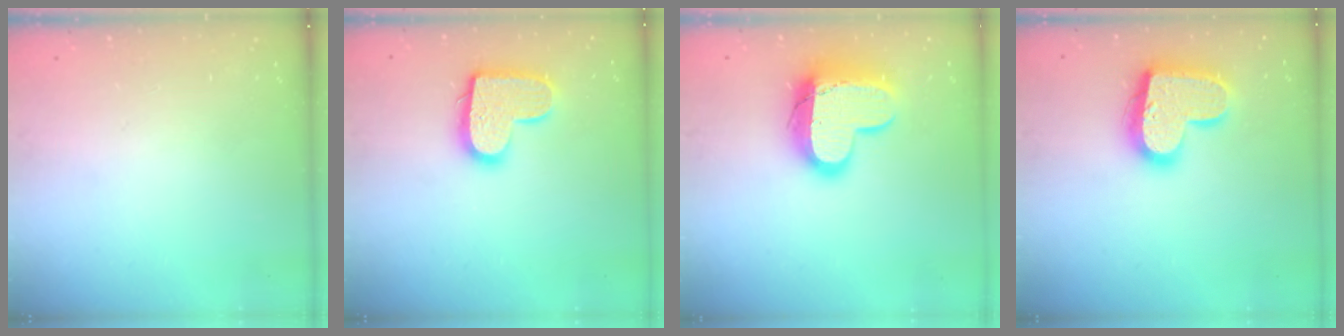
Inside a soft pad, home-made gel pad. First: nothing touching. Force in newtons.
{"total": 14.6, "press": 14.6, "slide": 0.9}
{"total": 16.2, "press": 16.1, "slide": 1.1}
{"total": 20.0, "press": 20.0, "slide": 1.2}